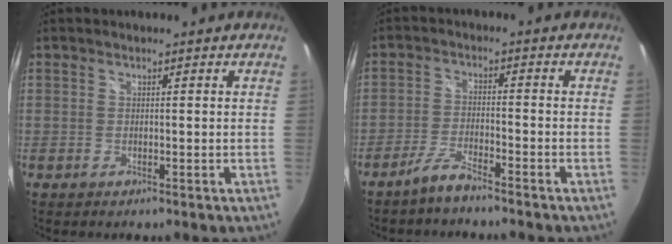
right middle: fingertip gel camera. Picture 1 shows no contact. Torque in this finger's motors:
{"motor_torque": [0.50, -0.62, 0.24, 0.03]}